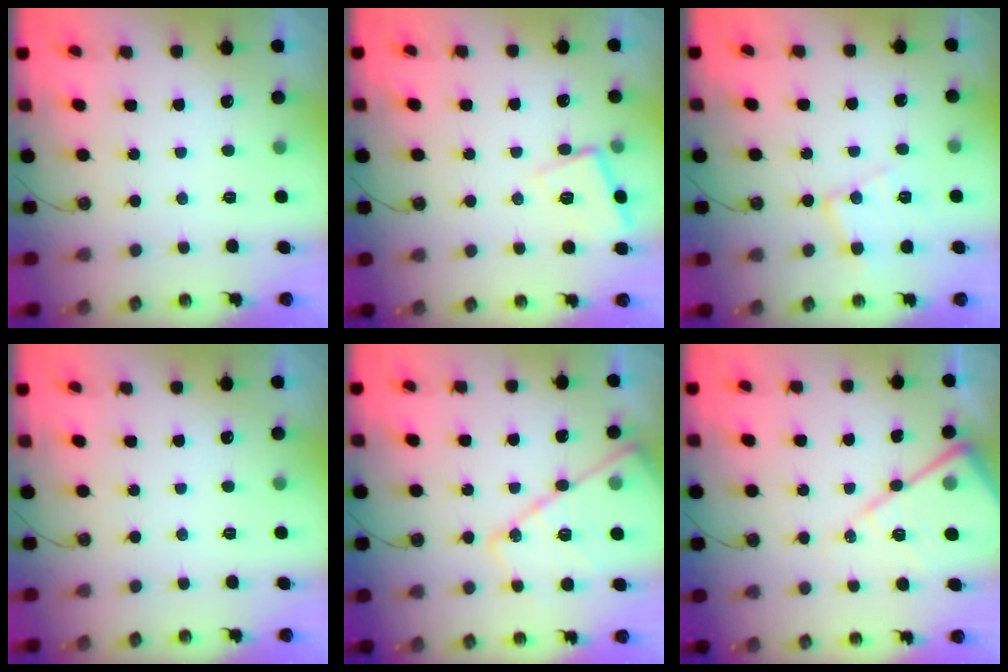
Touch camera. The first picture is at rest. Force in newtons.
{"total": 8.5, "press": 8.5, "slide": 1.0}
{"total": 11.4, "press": 11.4, "slide": 0.8}
{"total": 0.0}
{"total": 17.0, "press": 17.0, "slide": 1.3}
{"total": 13.8, "press": 13.7, "slide": 1.3}